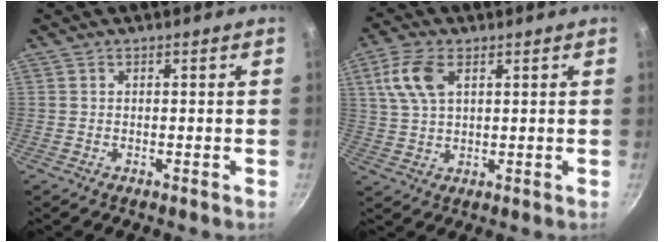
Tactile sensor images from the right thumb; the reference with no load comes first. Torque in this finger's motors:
{"motor_torque": [-0.52, 0.94, -0.08, 0.19, 0.29]}